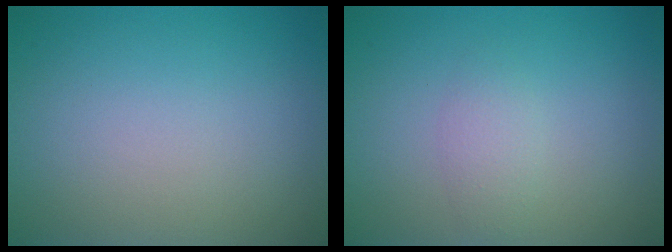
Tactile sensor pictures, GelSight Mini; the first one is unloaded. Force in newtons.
{"total": 1.5, "press": 1.5, "slide": 0.0}